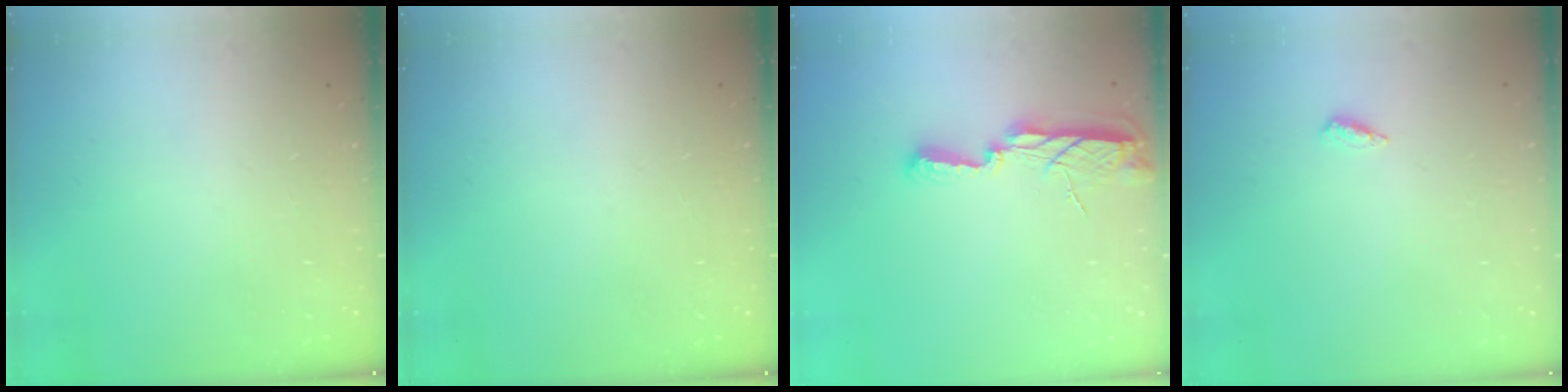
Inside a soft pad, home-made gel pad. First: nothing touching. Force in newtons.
{"total": 0.0}
{"total": 9.3, "press": 8.3, "slide": 4.1}
{"total": 2.6, "press": 2.2, "slide": 1.3}